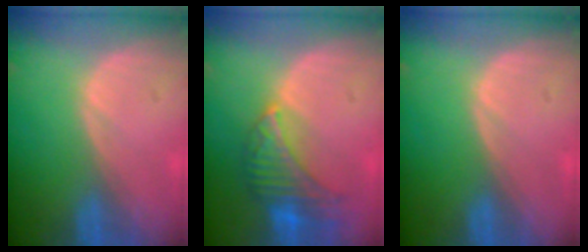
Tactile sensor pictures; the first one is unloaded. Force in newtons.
{"total": 7.9, "press": 7.1, "slide": 3.4}
{"total": 0.0}